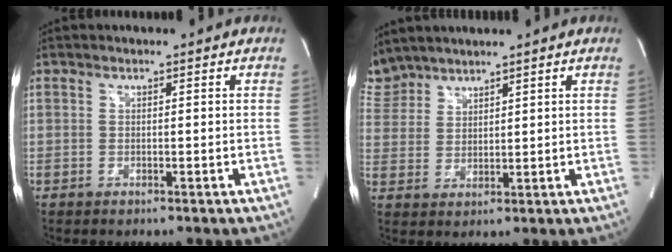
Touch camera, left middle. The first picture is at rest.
{"total": 6.0, "force": [5.7, 1.9, 0.1], "torque": [-0.012, 0.017, 0.125]}